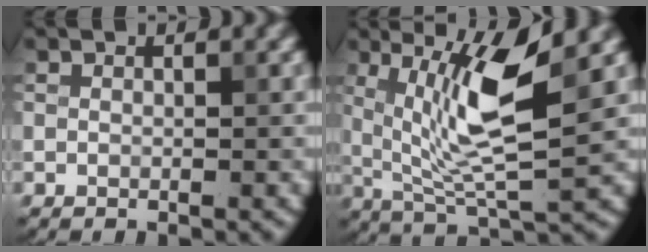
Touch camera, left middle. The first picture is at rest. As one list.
[{"total": 8.2, "force": [2.2, 1.9, 7.7], "torque": [-0.142, -0.012, 0.043]}]